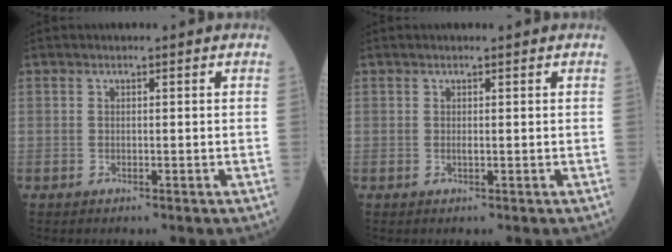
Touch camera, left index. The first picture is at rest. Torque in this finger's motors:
{"motor_torque": [0.30, -0.06, 0.00, 0.00]}